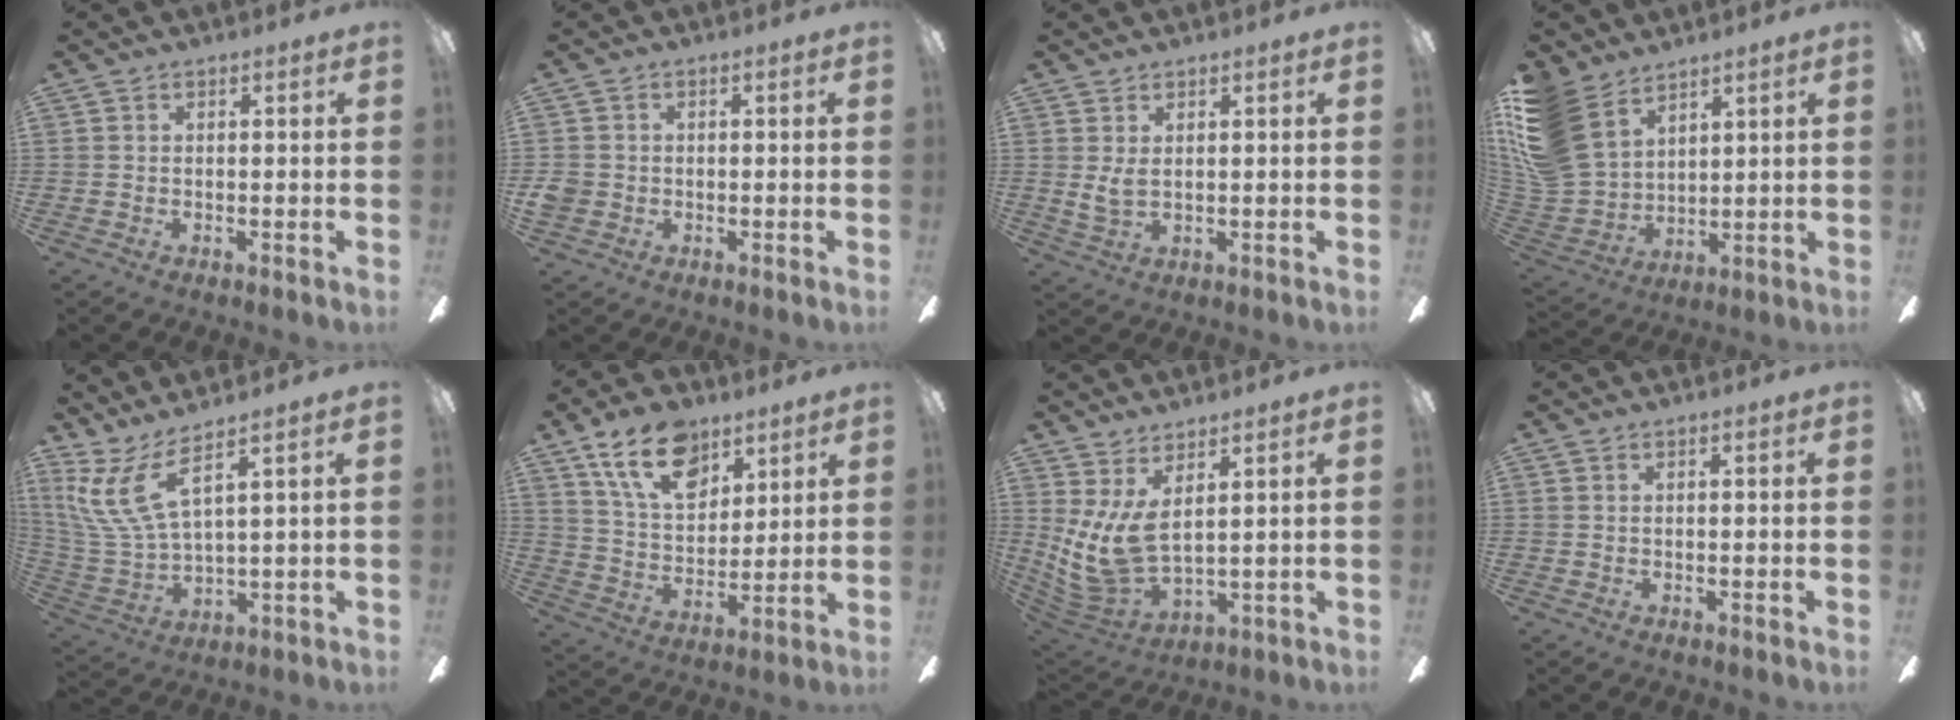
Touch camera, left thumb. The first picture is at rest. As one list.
[{"total": 3.0, "force": [-0.4, 2.8, 1.1], "torque": [-0.012, 0.002, -0.006]}, {"total": 3.3, "force": [1.3, 1.7, 2.5], "torque": [-0.057, 0.000, 0.022]}, {"total": 18.2, "force": [9.8, 12.2, 9.3], "torque": [-0.228, -0.044, 0.187]}, {"total": 13.4, "force": [6.6, 5.1, 10.4], "torque": [-0.235, -0.027, 0.122]}, {"total": 16.5, "force": [10.2, 9.3, 9.1], "torque": [-0.155, -0.036, 0.189]}, {"total": 10.7, "force": [3.9, 5.4, 8.4], "torque": [-0.206, -0.032, 0.078]}, {"total": 0.0}]